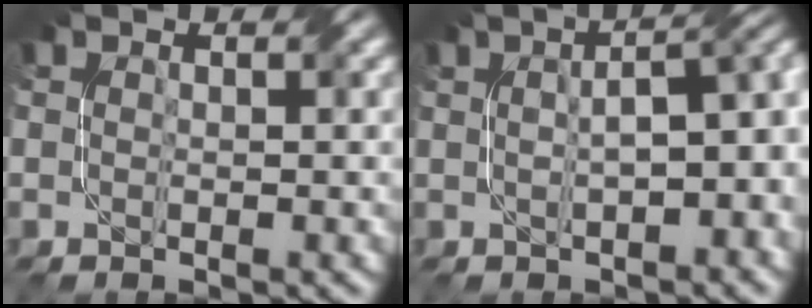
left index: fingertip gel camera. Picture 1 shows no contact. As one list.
[{"total": 7.0, "force": [0.8, 2.9, 6.4], "torque": [-0.072, 0.018, 0.024]}]